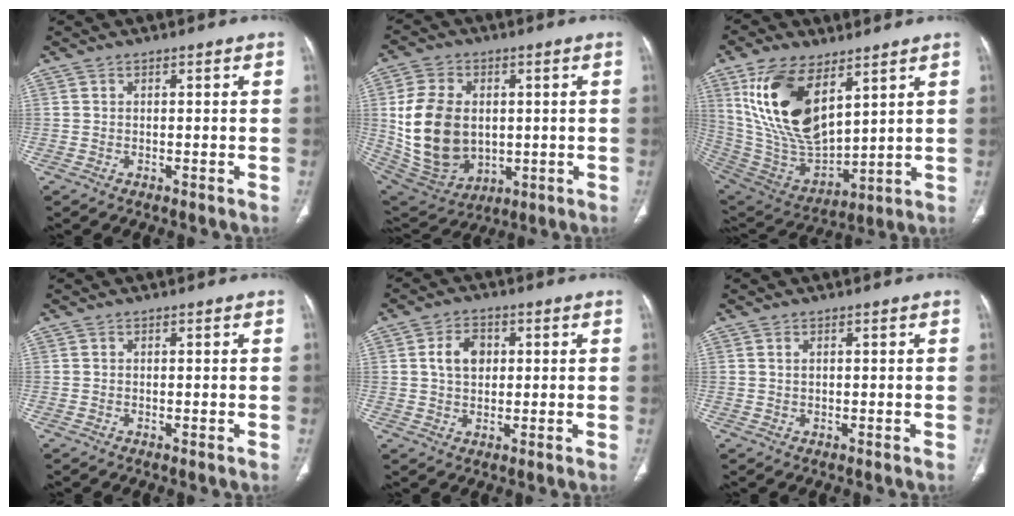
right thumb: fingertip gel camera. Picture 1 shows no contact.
{"total": 17.9, "force": [1.1, 12.9, 12.4], "torque": [-0.216, -0.009, 0.045]}
{"total": 20.6, "force": [9.0, 10.2, 15.5], "torque": [-0.281, -0.040, 0.188]}
{"total": 0.0}
{"total": 6.0, "force": [1.2, 4.3, 4.0], "torque": [-0.057, 0.004, 0.019]}
{"total": 0.9, "force": [0.4, 0.5, 0.6], "torque": [-0.012, 0.001, 0.009]}